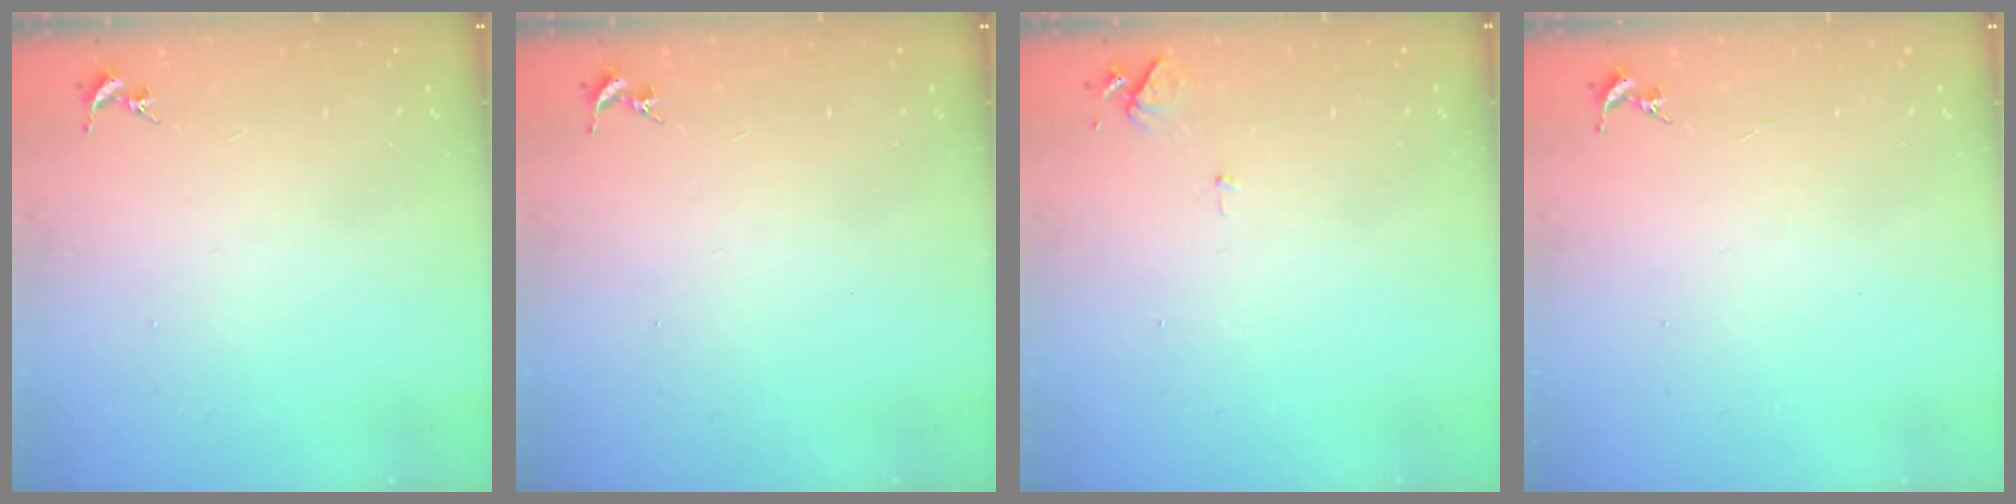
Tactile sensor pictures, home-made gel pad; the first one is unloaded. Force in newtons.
{"total": 0.0}
{"total": 6.1, "press": 6.0, "slide": 0.8}
{"total": 0.0}